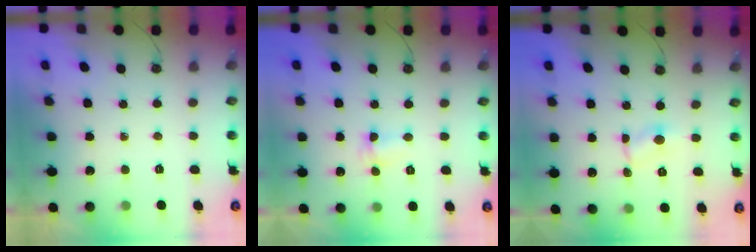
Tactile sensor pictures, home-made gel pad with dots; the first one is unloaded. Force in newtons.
{"total": 1.7, "press": 1.6, "slide": 0.6}
{"total": 1.8, "press": 1.8, "slide": 0.2}